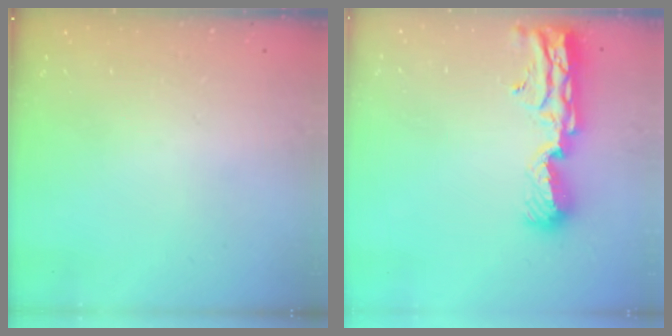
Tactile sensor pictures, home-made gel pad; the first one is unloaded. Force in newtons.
{"total": 11.5, "press": 11.4, "slide": 1.6}